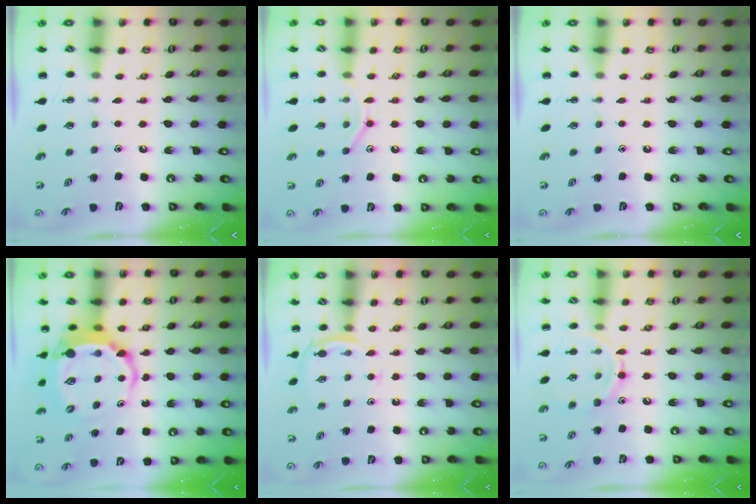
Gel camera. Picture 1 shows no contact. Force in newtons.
{"total": 8.4, "press": 8.4, "slide": 1.0}
{"total": 0.0}
{"total": 6.5, "press": 6.4, "slide": 1.0}
{"total": 4.7, "press": 4.5, "slide": 1.4}
{"total": 10.3, "press": 10.3, "slide": 0.9}